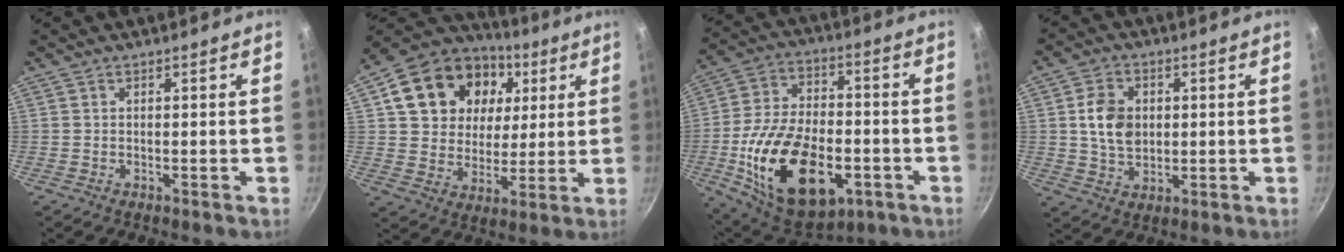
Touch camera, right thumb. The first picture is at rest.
{"total": 21.1, "force": [6.9, 16.1, 11.8], "torque": [-0.195, 0.009, 0.117]}
{"total": 24.5, "force": [-7.0, 14.1, 18.8], "torque": [-0.315, 0.023, -0.106]}
{"total": 8.1, "force": [1.0, 6.0, 5.3], "torque": [-0.079, 0.001, 0.019]}